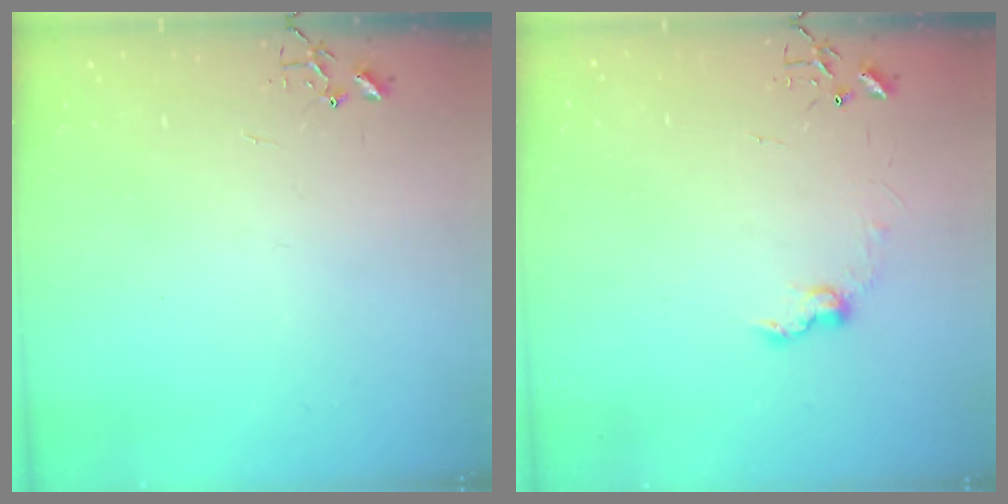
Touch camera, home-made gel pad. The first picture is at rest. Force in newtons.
{"total": 7.8, "press": 7.8, "slide": 0.8}